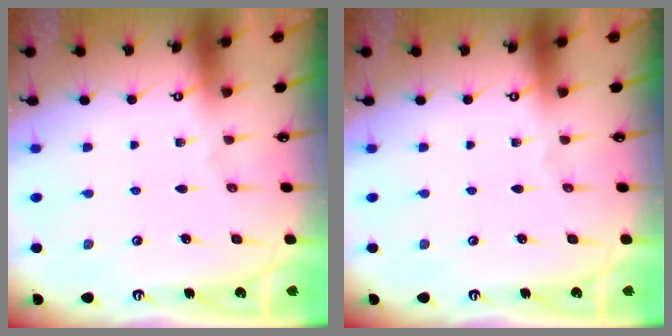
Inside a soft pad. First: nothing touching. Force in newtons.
{"total": 0.0}